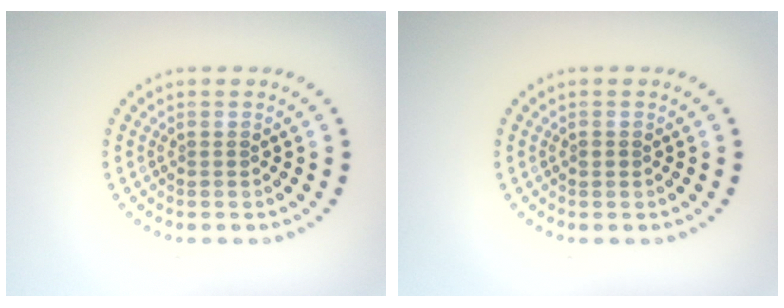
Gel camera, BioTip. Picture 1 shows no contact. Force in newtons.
{"total": 0.5, "press": 0.5, "slide": 0.0}